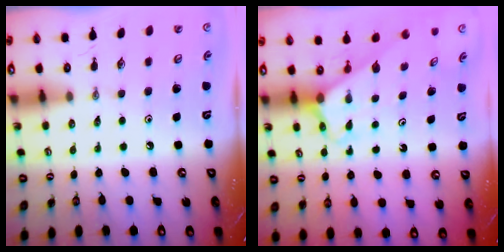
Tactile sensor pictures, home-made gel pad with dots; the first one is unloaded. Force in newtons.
{"total": 2.6, "press": 2.6, "slide": 0.1}